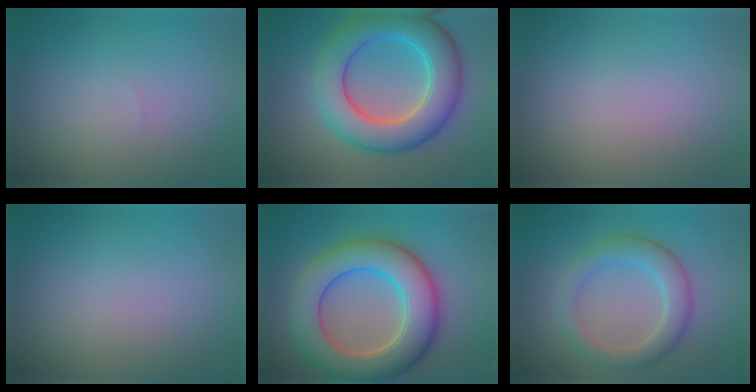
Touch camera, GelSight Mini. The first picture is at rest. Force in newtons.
{"total": 9.0, "press": 9.0, "slide": 0.2}
{"total": 0.0}
{"total": 0.0}
{"total": 9.8, "press": 9.7, "slide": 0.7}
{"total": 3.9, "press": 3.9, "slide": 0.3}